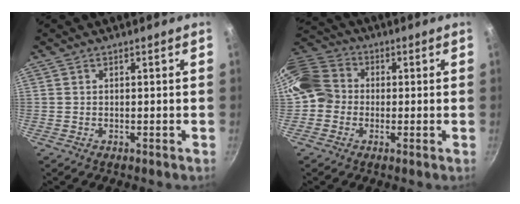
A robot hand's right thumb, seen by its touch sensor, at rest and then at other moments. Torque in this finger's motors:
{"motor_torque": [2.42, 2.59, 1.15, -0.74, 0.52]}